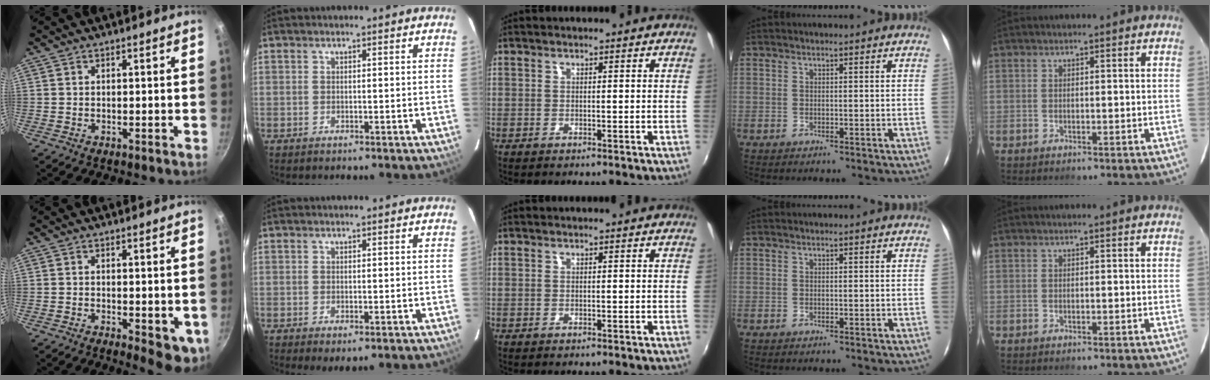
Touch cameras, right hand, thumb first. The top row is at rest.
{"thumb": {"total": 3.8, "force": [-1.3, 1.2, 3.4], "torque": [-0.051, -0.009, -0.018]}, "index": {"total": 1.4, "force": [0.0, 0.7, 1.2], "torque": [-0.024, -0.005, -0.001]}}